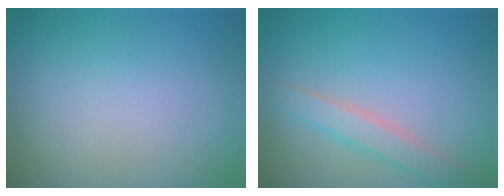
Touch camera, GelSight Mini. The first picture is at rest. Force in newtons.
{"total": 2.4, "press": 2.4, "slide": 0.1}